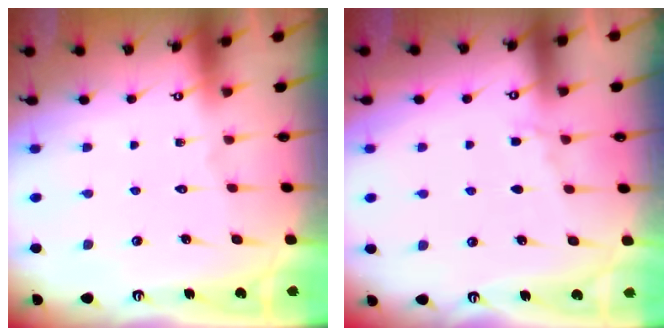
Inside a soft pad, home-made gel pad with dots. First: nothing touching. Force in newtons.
{"total": 3.7, "press": 3.7, "slide": 0.5}